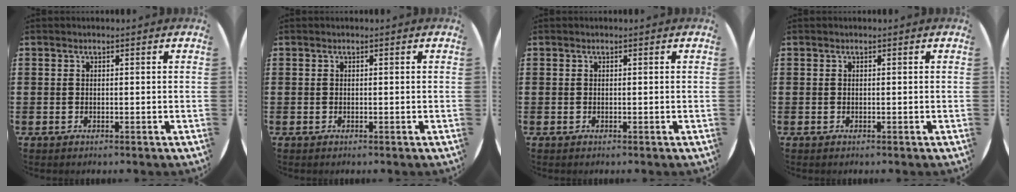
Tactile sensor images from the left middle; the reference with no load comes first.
{"total": 0.0}
{"total": 0.0}
{"total": 0.0}